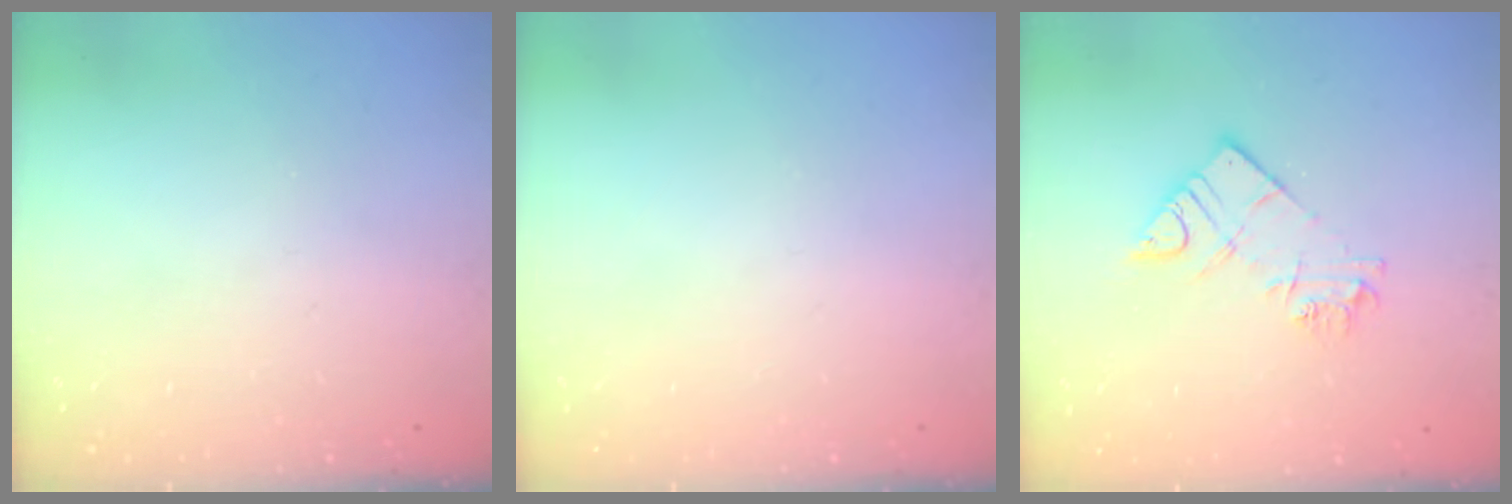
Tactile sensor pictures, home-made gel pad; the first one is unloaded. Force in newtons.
{"total": 0.0}
{"total": 10.0, "press": 9.9, "slide": 0.9}